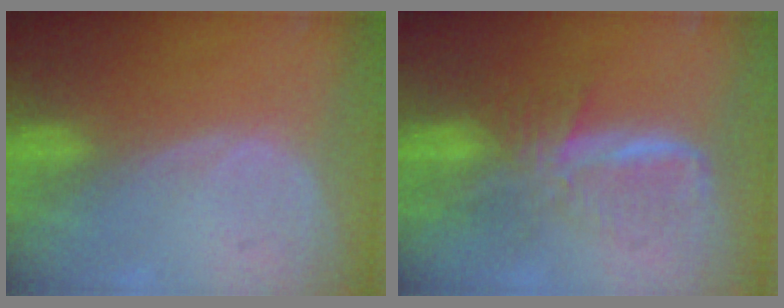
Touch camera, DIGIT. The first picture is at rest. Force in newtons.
{"total": 6.8, "press": 6.4, "slide": 2.3}